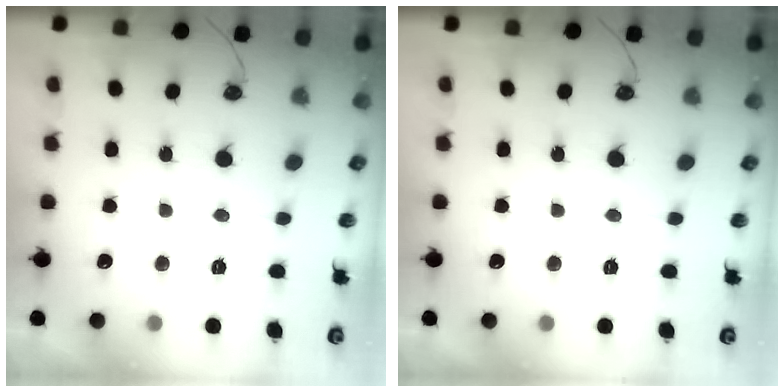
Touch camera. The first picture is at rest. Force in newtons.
{"total": 0.0}